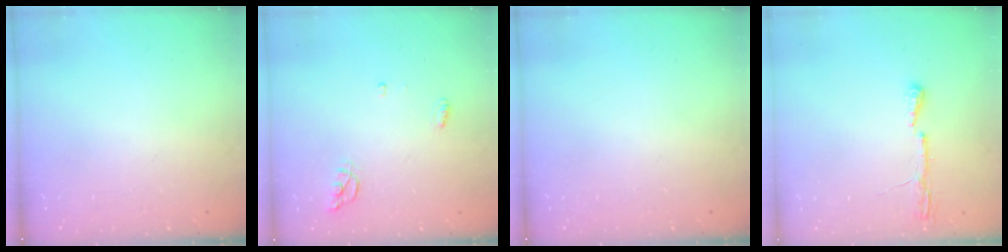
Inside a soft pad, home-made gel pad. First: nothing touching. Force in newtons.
{"total": 5.2, "press": 5.2, "slide": 0.2}
{"total": 0.0}
{"total": 4.3, "press": 4.2, "slide": 0.6}